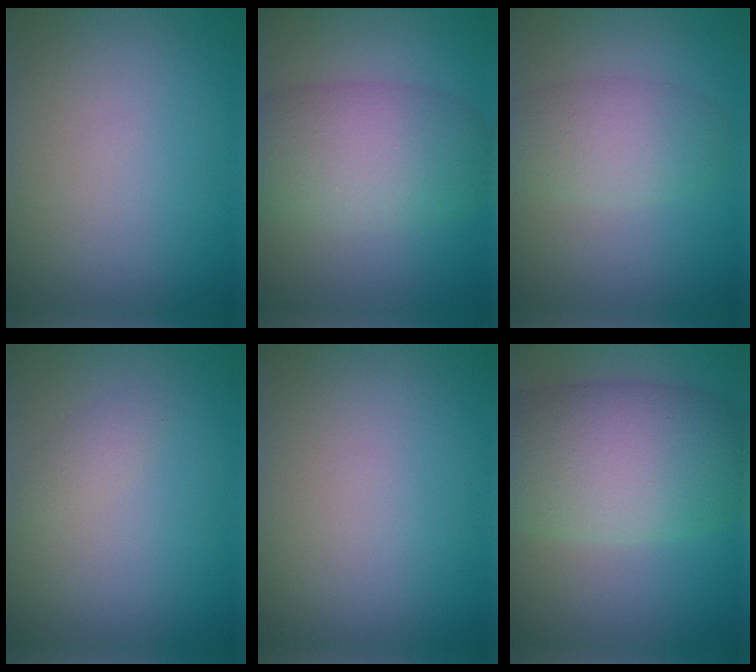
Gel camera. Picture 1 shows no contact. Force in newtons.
{"total": 7.3, "press": 7.2, "slide": 0.3}
{"total": 3.7, "press": 3.7, "slide": 0.1}
{"total": 1.0, "press": 1.0, "slide": 0.0}
{"total": 0.0}
{"total": 9.9, "press": 9.9, "slide": 0.4}